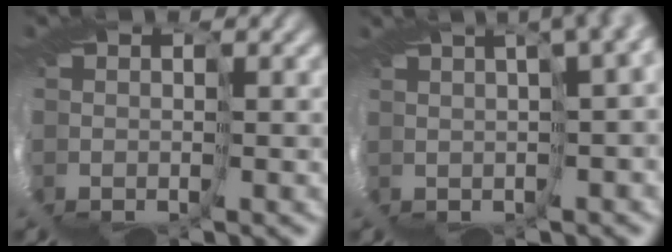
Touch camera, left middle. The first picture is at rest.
{"total": 7.2, "force": [0.8, 1.3, 7.0], "torque": [-0.065, 0.032, 0.031]}